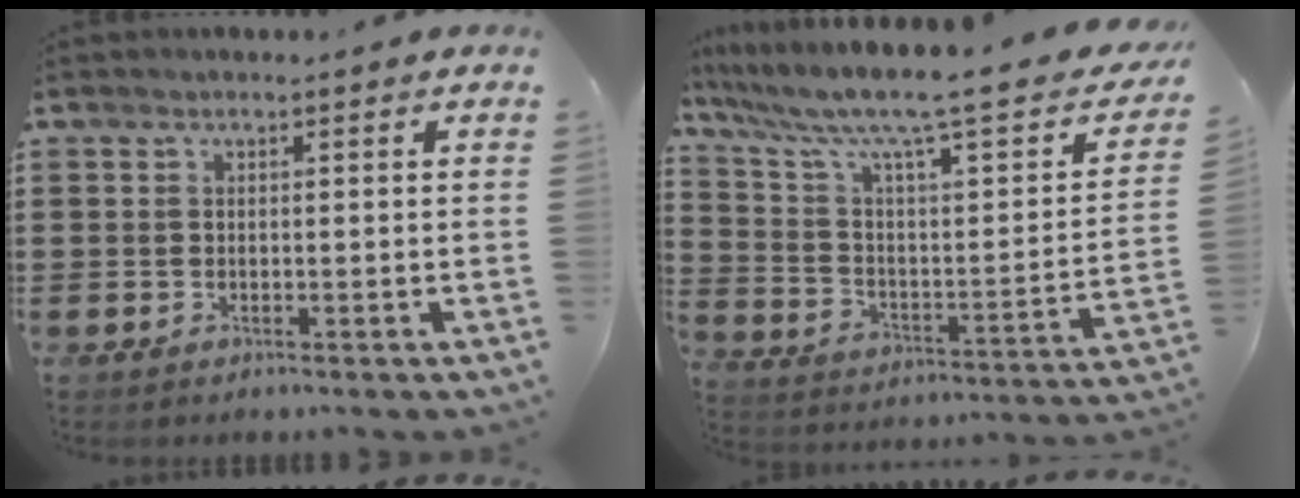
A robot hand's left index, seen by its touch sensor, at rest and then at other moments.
{"total": 9.9, "force": [7.1, 1.2, 6.8], "torque": [-0.151, -0.051, 0.108]}